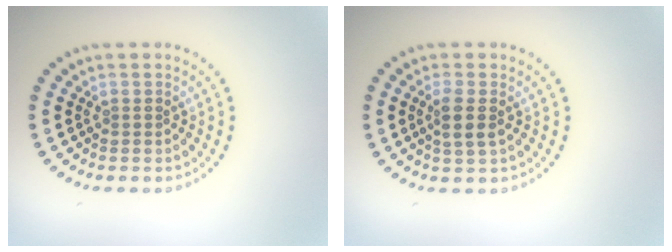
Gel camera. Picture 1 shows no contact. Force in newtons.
{"total": 2.0, "press": 1.8, "slide": 0.8}